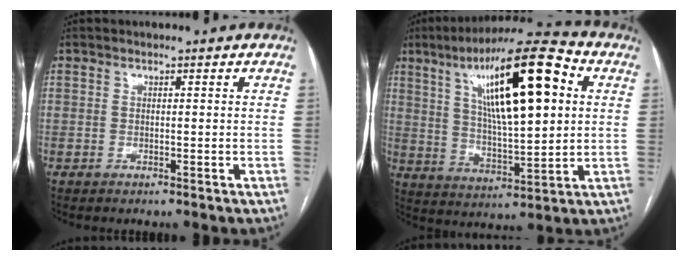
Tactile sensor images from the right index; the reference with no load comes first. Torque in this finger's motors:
{"motor_torque": [1.30, 0.84, 0.53, 0.21]}